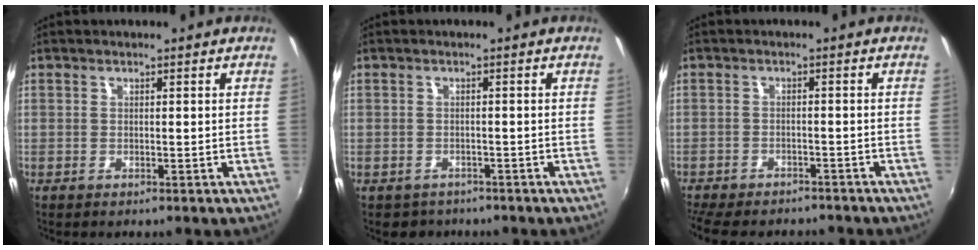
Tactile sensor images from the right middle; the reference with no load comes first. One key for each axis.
{"total": 2.7, "fx": -1.9, "fy": 1.9, "fz": 0.2, "tx": -0.013, "ty": -0.005, "tz": -0.027}
{"total": 11.7, "fx": -10.1, "fy": 3.8, "fz": 4.6, "tx": -0.115, "ty": -0.027, "tz": -0.151}